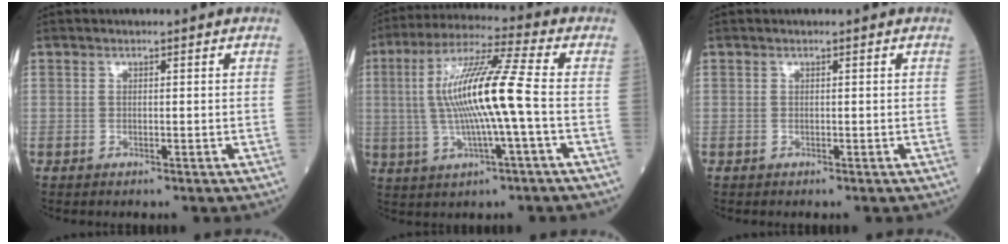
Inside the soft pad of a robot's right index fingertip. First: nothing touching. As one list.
[{"total": 13.6, "force": [-0.3, -0.1, 13.6], "torque": [-0.267, 0.012, -0.010]}, {"total": 0.0}]